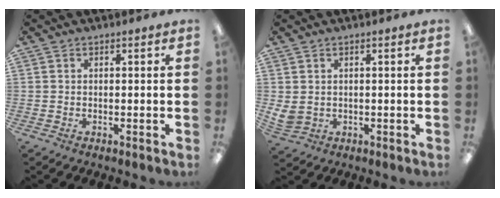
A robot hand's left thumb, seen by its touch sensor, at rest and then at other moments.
{"total": 3.3, "force": [1.0, 2.7, 1.6], "torque": [-0.039, -0.003, 0.019]}